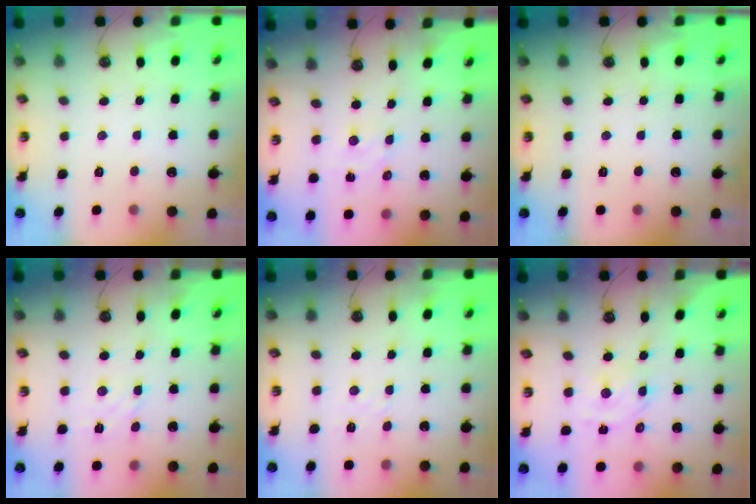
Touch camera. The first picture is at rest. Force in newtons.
{"total": 2.6, "press": 2.6, "slide": 0.4}
{"total": 0.0}
{"total": 4.5, "press": 4.5, "slide": 0.6}
{"total": 3.1, "press": 3.1, "slide": 0.5}
{"total": 5.5, "press": 5.4, "slide": 0.8}